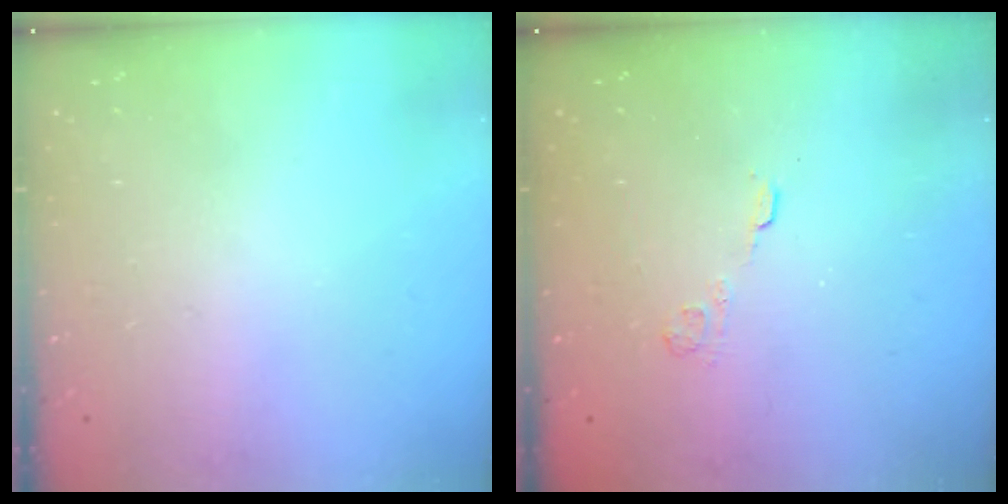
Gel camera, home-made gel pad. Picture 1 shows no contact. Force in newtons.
{"total": 2.7, "press": 2.3, "slide": 1.4}